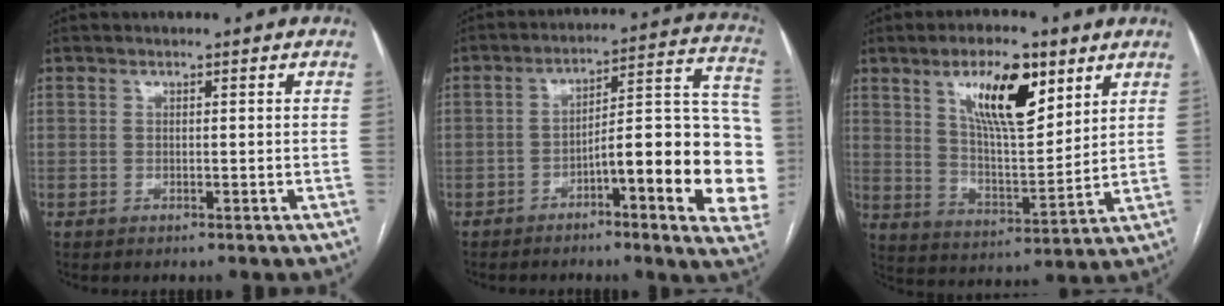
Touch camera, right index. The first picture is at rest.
{"total": 19.4, "force": [-5.5, 3.2, 18.3], "torque": [-0.173, 0.040, -0.066]}
{"total": 13.1, "force": [6.9, 4.0, 10.4], "torque": [-0.179, 0.002, 0.125]}